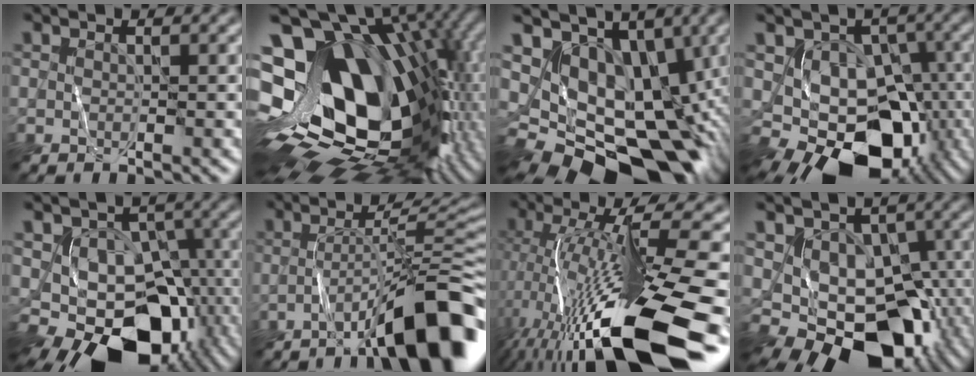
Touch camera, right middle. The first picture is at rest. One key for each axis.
{"total": 18.9, "fx": 0.5, "fy": 12.4, "fz": 14.2, "tx": -0.236, "ty": -0.010, "tz": 0.031}
{"total": 14.8, "fx": -0.4, "fy": 10.6, "fz": 10.3, "tx": -0.139, "ty": -0.021, "tz": 0.022}
{"total": 11.0, "fx": -3.7, "fy": 7.9, "fz": 6.8, "tx": -0.086, "ty": -0.016, "tz": -0.056}
{"total": 12.6, "fx": -5.4, "fy": 8.5, "fz": 7.5, "tx": -0.106, "ty": -0.013, "tz": -0.076}
{"total": 10.2, "fx": -5.5, "fy": 1.5, "fz": 8.5, "tx": -0.112, "ty": 0.026, "tz": -0.092}
{"total": 16.4, "fx": -5.7, "fy": 3.7, "fz": 14.9, "tx": -0.263, "ty": 0.009, "tz": -0.100}
{"total": 11.4, "fx": -2.8, "fy": 7.9, "fz": 7.7, "tx": -0.091, "ty": -0.026, "tz": -0.035}